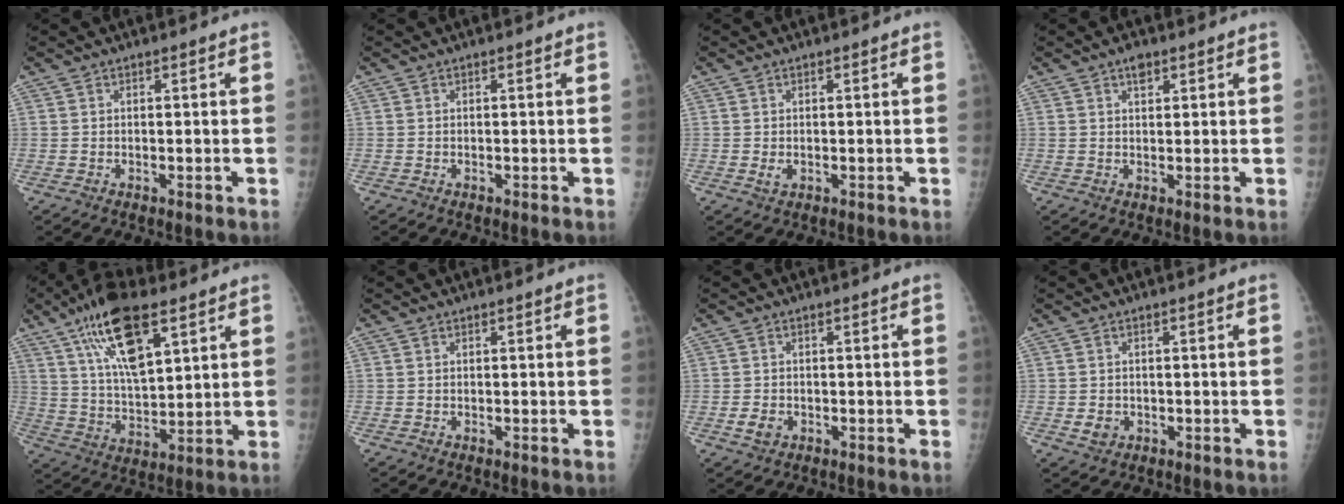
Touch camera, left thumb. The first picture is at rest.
{"total": 0.0}
{"total": 1.5, "force": [0.1, 1.0, 1.1], "torque": [-0.017, -0.003, 0.004]}
{"total": 2.4, "force": [1.4, 1.3, 1.4], "torque": [-0.012, -0.006, 0.022]}
{"total": 16.5, "force": [8.8, 6.4, 12.3], "torque": [-0.199, -0.029, 0.161]}
{"total": 0.0}
{"total": 2.5, "force": [-0.7, 1.9, 1.4], "torque": [-0.021, 0.001, -0.010]}
{"total": 2.3, "force": [-0.4, 2.0, 1.1], "torque": [-0.010, 0.001, 0.000]}